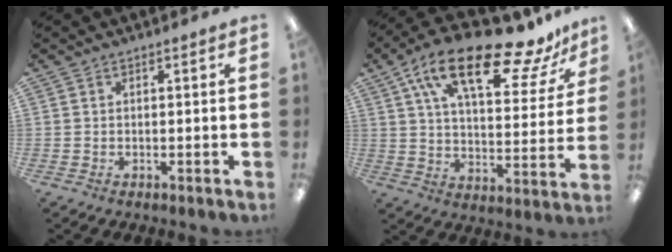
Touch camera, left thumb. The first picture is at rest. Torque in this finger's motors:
{"motor_torque": [0.39, 0.52, 1.29, -1.48, 0.28]}